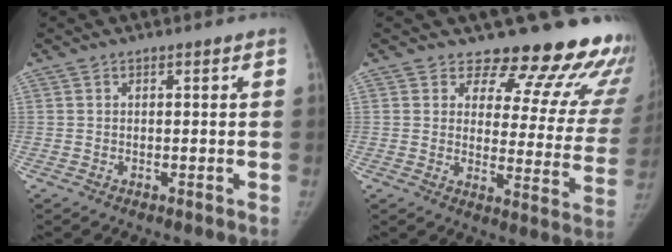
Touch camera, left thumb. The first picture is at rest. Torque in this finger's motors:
{"motor_torque": [0.61, 0.67, 0.27, -0.31, 0.04]}